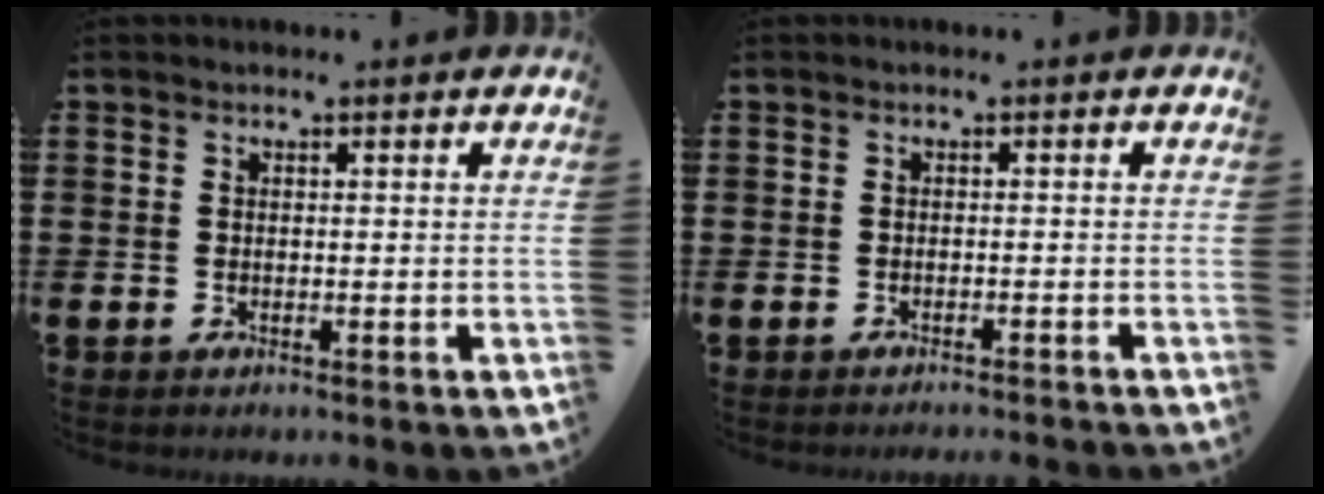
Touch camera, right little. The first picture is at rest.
{"total": 0.8, "force": [-0.8, -0.2, 0.0], "torque": [0.000, 0.001, -0.016]}